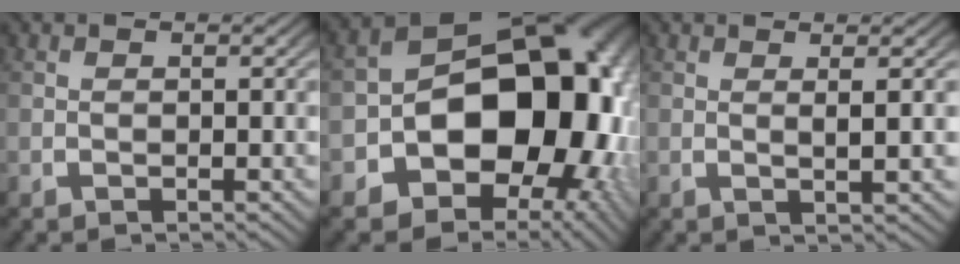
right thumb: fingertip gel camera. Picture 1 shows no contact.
{"total": 24.7, "force": [-2.1, 16.9, 17.8], "torque": [-0.281, -0.074, -0.011]}
{"total": 1.6, "force": [0.9, 0.1, 1.3], "torque": [-0.029, -0.002, 0.016]}